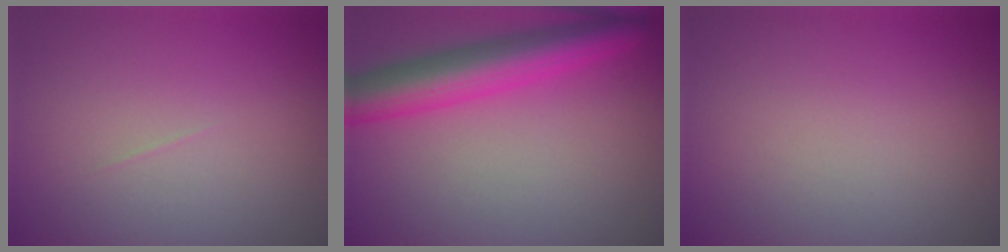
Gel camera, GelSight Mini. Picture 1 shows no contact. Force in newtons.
{"total": 6.5, "press": 6.5, "slide": 0.3}
{"total": 0.0}